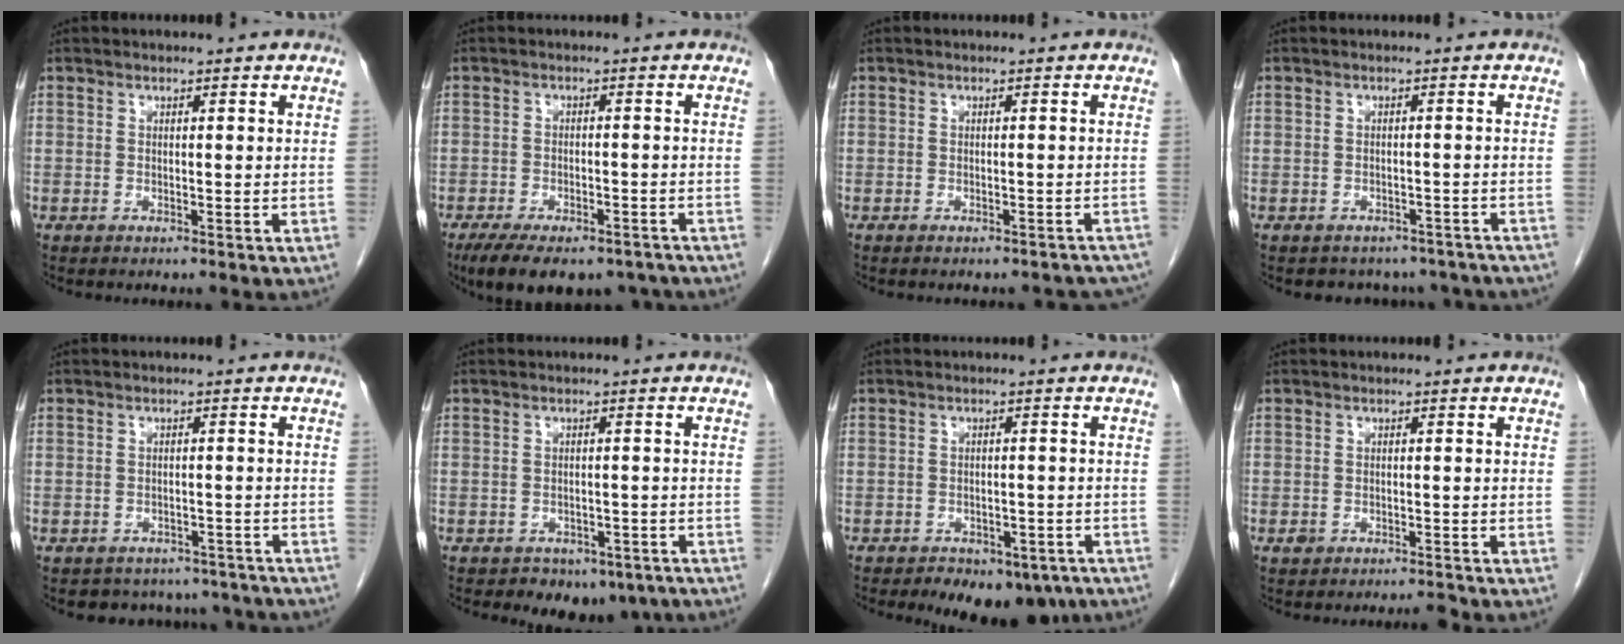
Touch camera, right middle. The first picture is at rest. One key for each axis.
{"total": 13.7, "fx": -10.3, "fy": 6.0, "fz": 6.7, "tx": -0.116, "ty": -0.003, "tz": -0.145}
{"total": 8.6, "fx": -7.7, "fy": 2.7, "fz": 2.4, "tx": -0.021, "ty": 0.007, "tz": -0.075}
{"total": 8.1, "fx": -7.0, "fy": 4.1, "fz": 0.9, "tx": 0.002, "ty": 0.013, "tz": -0.070}
{"total": 8.4, "fx": -7.3, "fy": 4.1, "fz": 0.7, "tx": 0.003, "ty": 0.019, "tz": -0.076}
{"total": 6.3, "fx": -4.5, "fy": 3.9, "fz": 2.0, "tx": -0.014, "ty": 0.010, "tz": -0.053}
{"total": 10.5, "fx": -7.4, "fy": 5.5, "fz": 5.0, "tx": -0.059, "ty": 0.003, "tz": -0.092}
{"total": 1.4, "fx": -1.2, "fy": 0.5, "fz": 0.6, "tx": -0.013, "ty": -0.001, "tz": -0.017}